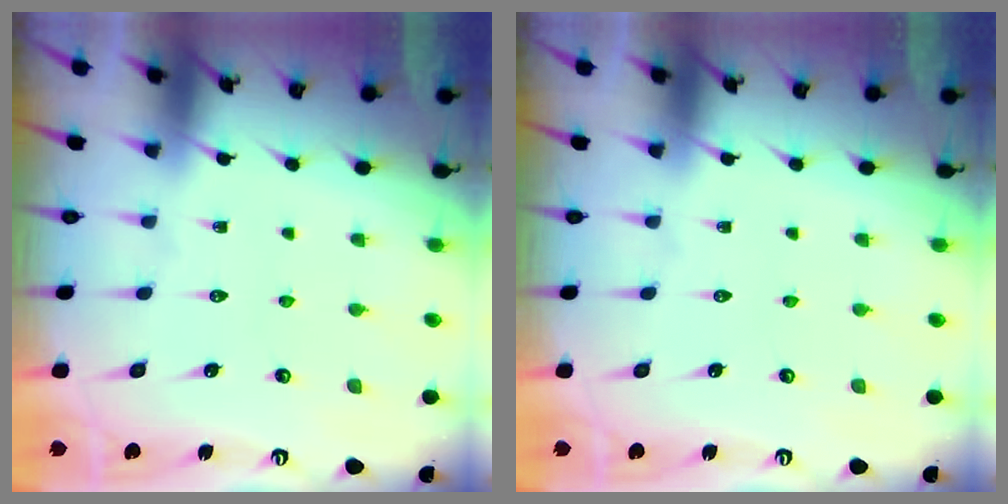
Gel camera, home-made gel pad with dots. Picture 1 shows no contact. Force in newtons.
{"total": 0.0}